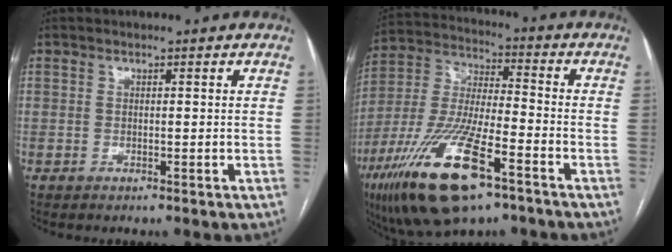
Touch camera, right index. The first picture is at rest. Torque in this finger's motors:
{"motor_torque": [-0.20, -0.19, -1.05, -0.21]}